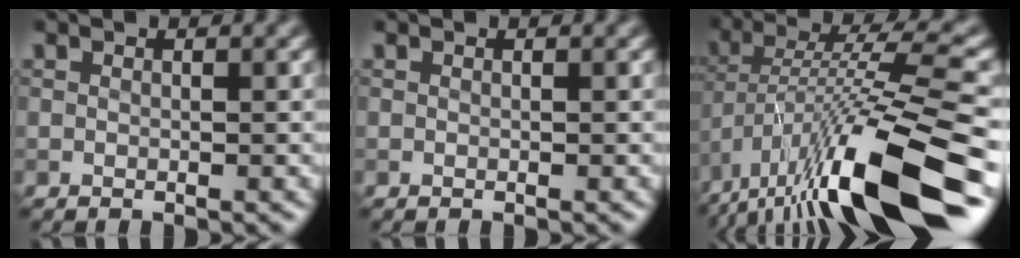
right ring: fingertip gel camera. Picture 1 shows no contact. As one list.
[{"total": 0.0}, {"total": 13.6, "force": [-6.8, 3.1, 11.3], "torque": [-0.199, 0.015, -0.113]}]